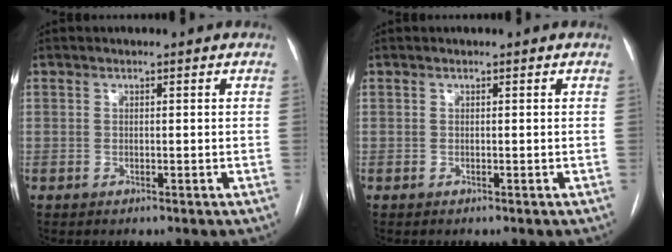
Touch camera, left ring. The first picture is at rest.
{"total": 0.0}